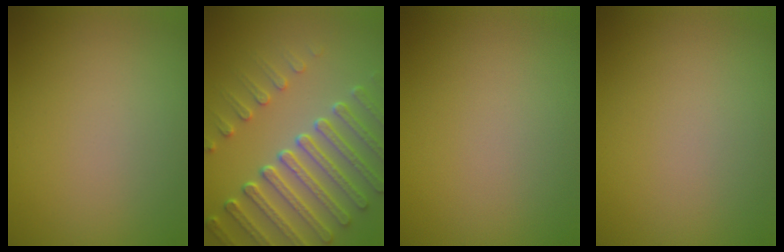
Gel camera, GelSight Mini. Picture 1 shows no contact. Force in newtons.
{"total": 7.6, "press": 5.6, "slide": 5.1}
{"total": 0.0}
{"total": 0.0}